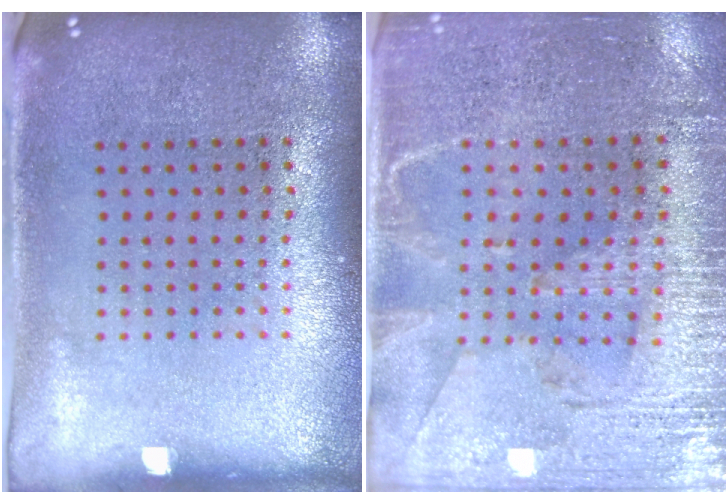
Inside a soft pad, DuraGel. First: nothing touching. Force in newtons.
{"total": 3.3, "press": 2.8, "slide": 1.7}